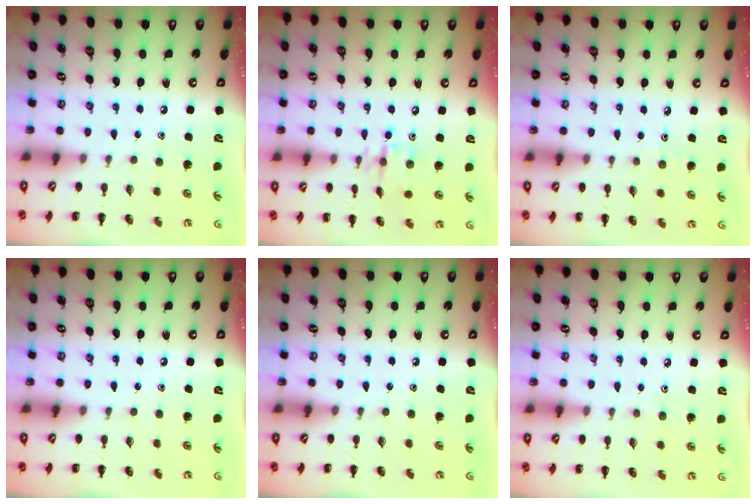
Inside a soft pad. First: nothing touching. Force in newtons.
{"total": 6.6, "press": 6.6, "slide": 0.5}
{"total": 2.9, "press": 2.7, "slide": 1.2}
{"total": 0.0}
{"total": 0.0}
{"total": 2.2, "press": 2.1, "slide": 0.9}